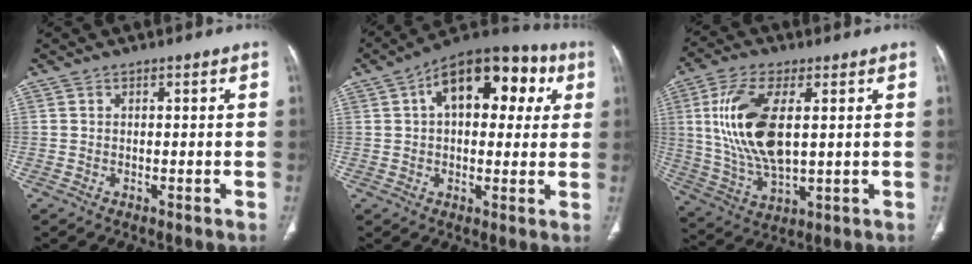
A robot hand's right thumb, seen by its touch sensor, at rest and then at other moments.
{"total": 17.8, "force": [4.7, 10.4, 13.6], "torque": [-0.145, 0.033, 0.057]}
{"total": 16.3, "force": [2.9, 7.6, 14.2], "torque": [-0.292, -0.012, 0.064]}